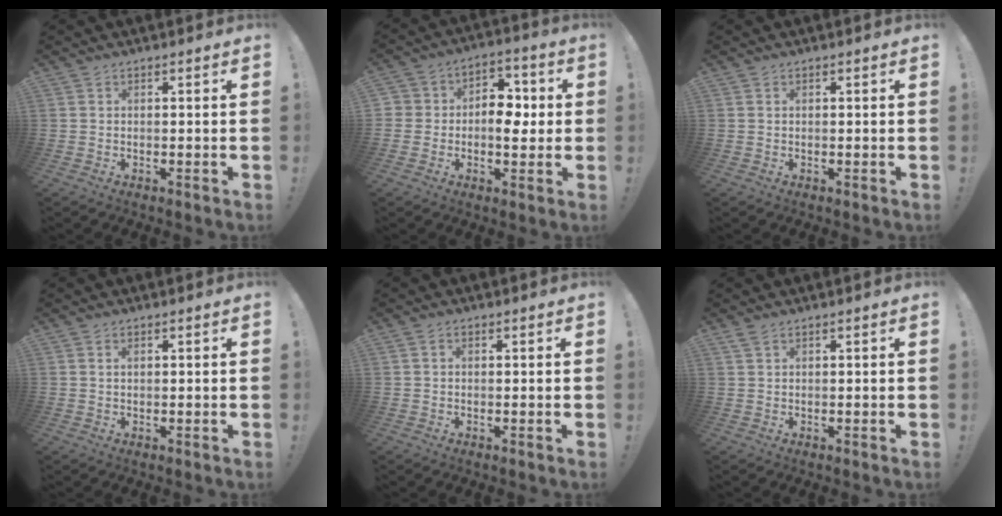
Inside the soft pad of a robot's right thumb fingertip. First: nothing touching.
{"total": 9.9, "force": [-1.9, 7.9, 5.7], "torque": [-0.070, 0.025, -0.030]}
{"total": 0.0}
{"total": 1.1, "force": [0.5, 0.5, 0.8], "torque": [-0.009, -0.002, 0.007]}
{"total": 0.9, "force": [0.0, 0.6, 0.6], "torque": [-0.012, 0.002, 0.000]}
{"total": 1.8, "force": [1.2, 0.6, 1.2], "torque": [-0.024, 0.000, 0.022]}